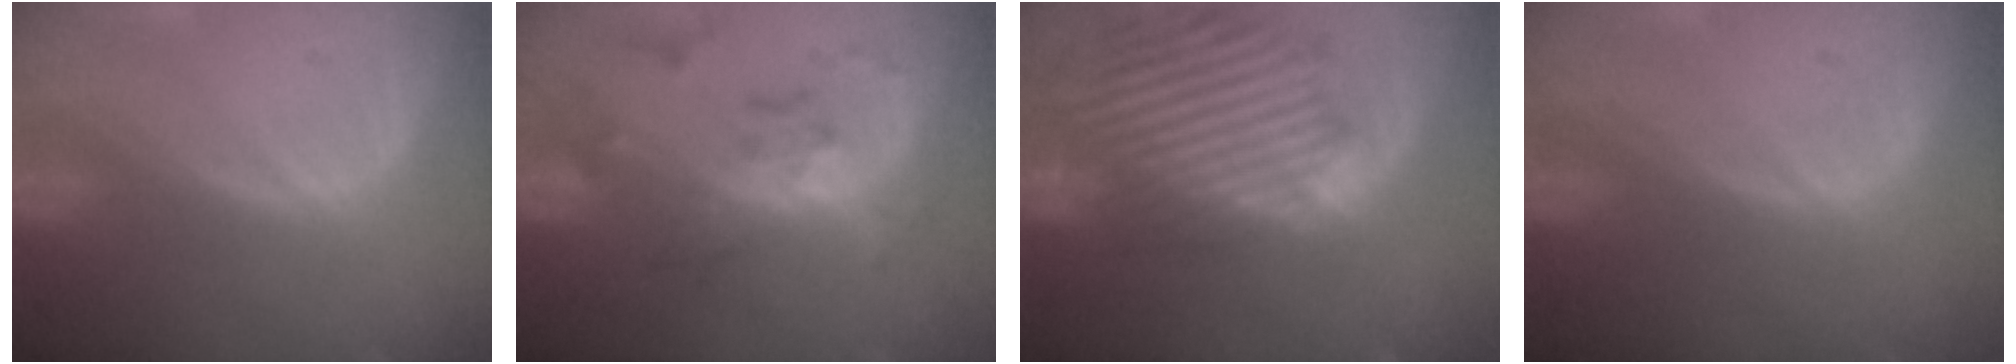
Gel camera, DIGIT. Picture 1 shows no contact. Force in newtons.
{"total": 6.6, "press": 6.6, "slide": 0.1}
{"total": 14.3, "press": 12.3, "slide": 7.4}
{"total": 0.0}